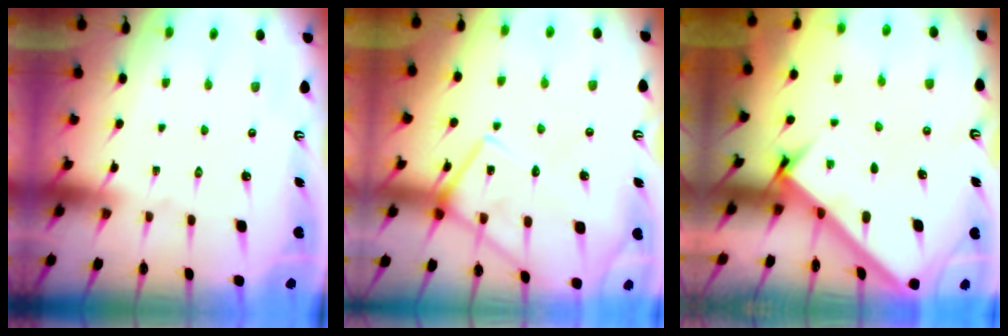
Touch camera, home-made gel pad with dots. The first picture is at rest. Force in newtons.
{"total": 12.9, "press": 12.9, "slide": 1.0}
{"total": 2.9, "press": 2.9, "slide": 0.4}